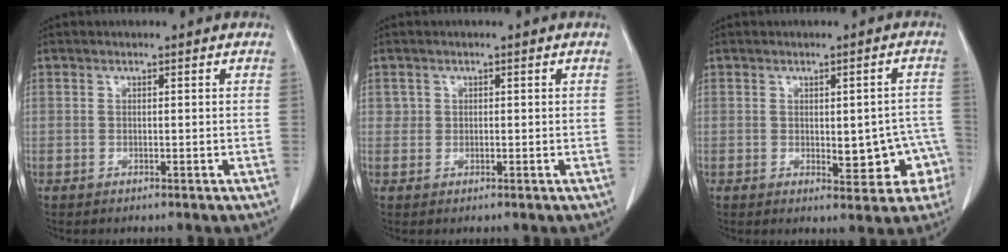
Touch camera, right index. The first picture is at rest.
{"total": 1.0, "force": [0.4, 0.9, 0.0], "torque": [0.010, 0.004, 0.004]}
{"total": 7.6, "force": [-1.8, 3.6, 6.4], "torque": [-0.055, 0.020, -0.012]}